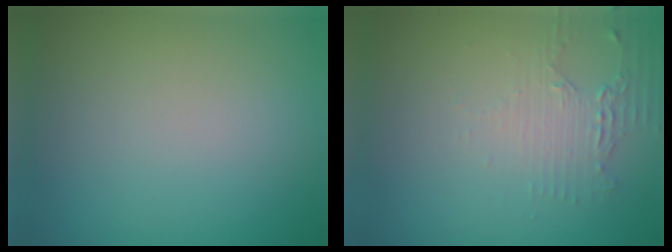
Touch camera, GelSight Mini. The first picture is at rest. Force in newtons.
{"total": 2.1, "press": 1.6, "slide": 1.4}